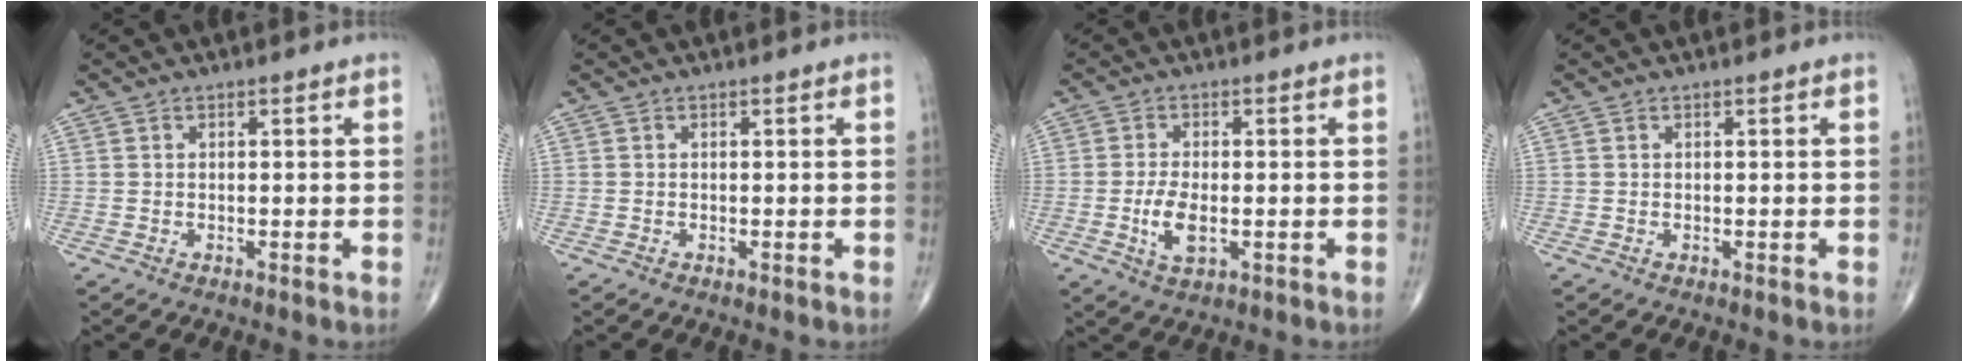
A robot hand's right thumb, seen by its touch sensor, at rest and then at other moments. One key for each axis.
{"total": 0.0}
{"total": 5.4, "fx": -1.1, "fy": 2.5, "fz": 4.6, "tx": -0.090, "ty": -0.003, "tz": -0.018}
{"total": 0.0}